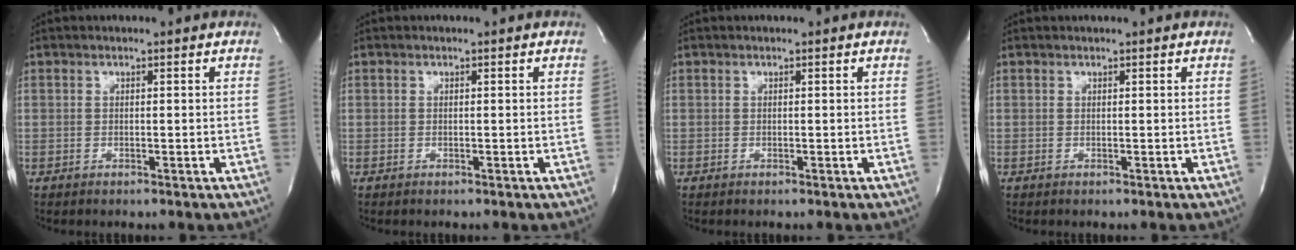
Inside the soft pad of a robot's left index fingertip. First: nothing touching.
{"total": 0.0}
{"total": 0.0}
{"total": 0.6, "force": [0.5, 0.0, 0.2], "torque": [-0.006, 0.006, 0.009]}